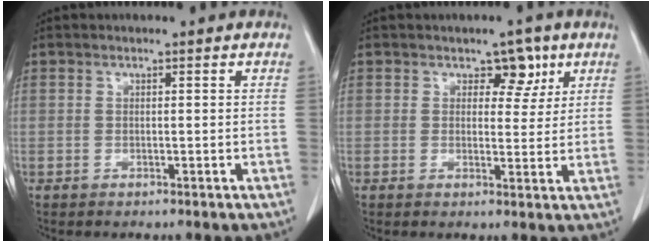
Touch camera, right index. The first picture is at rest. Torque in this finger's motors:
{"motor_torque": [0.03, 0.11, 0.00, 0.00]}